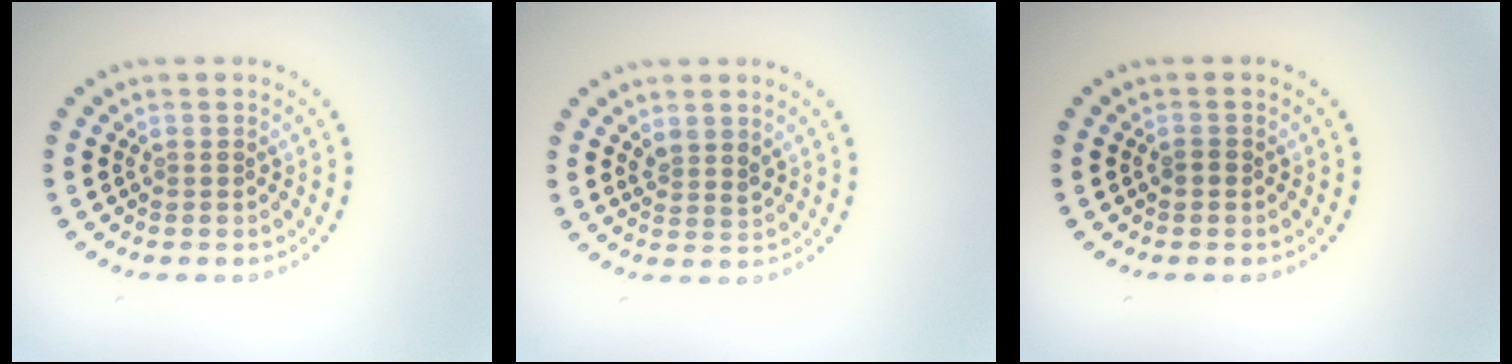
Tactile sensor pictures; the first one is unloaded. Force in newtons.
{"total": 1.5, "press": 1.2, "slide": 0.8}
{"total": 0.8, "press": 0.8, "slide": 0.2}